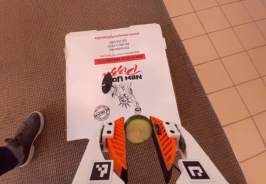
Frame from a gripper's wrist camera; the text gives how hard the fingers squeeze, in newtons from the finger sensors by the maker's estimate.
{"total": 7.5, "left": 7.6, "right": 7.4}